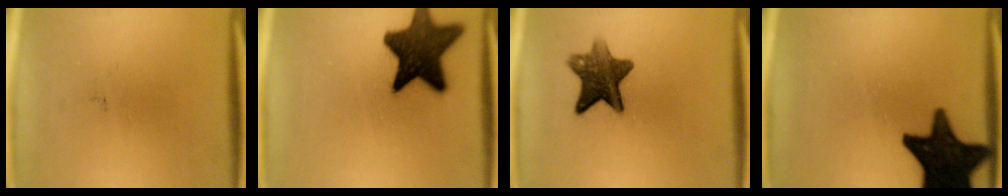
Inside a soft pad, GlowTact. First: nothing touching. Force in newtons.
{"total": 15.2}
{"total": 9.1}
{"total": 19.0}